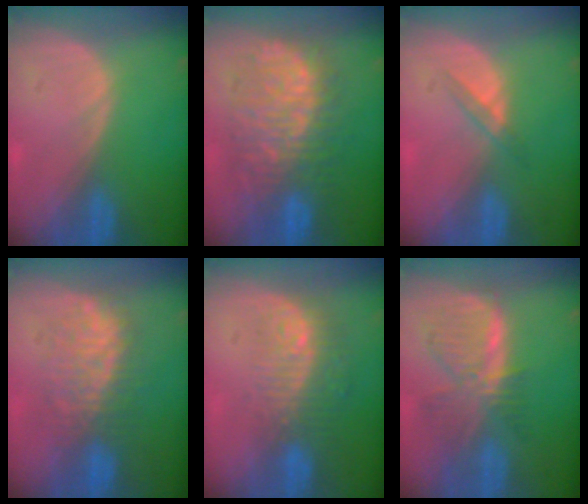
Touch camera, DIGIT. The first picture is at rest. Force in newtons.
{"total": 12.3, "press": 12.2, "slide": 1.3}
{"total": 2.3, "press": 2.0, "slide": 1.0}
{"total": 7.7, "press": 7.7, "slide": 0.3}
{"total": 9.9, "press": 8.2, "slide": 5.5}
{"total": 8.3, "press": 7.2, "slide": 4.0}